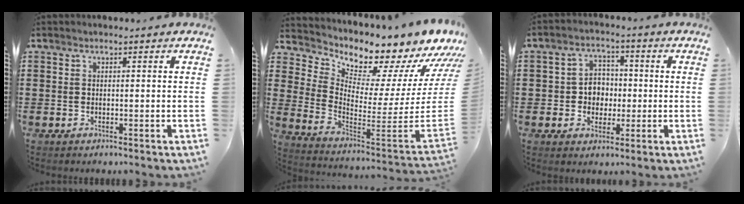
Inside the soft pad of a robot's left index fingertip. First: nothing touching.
{"total": 7.3, "force": [7.0, 1.1, 1.9], "torque": [-0.049, -0.089, 0.105]}
{"total": 5.0, "force": [-0.3, 4.5, 2.2], "torque": [-0.049, 0.010, -0.011]}